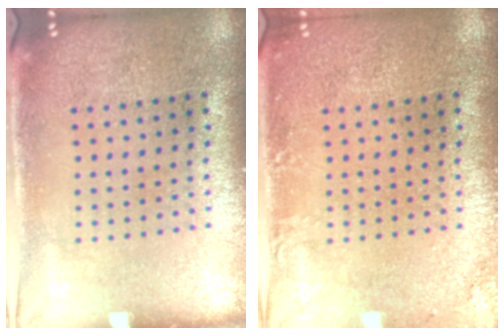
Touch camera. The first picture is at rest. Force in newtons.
{"total": 1.5, "press": 1.5, "slide": 0.1}